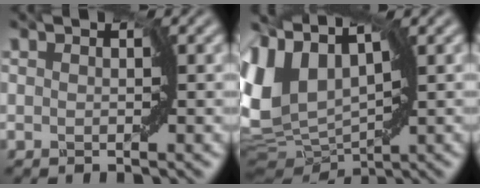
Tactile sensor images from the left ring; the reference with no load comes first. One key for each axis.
{"total": 6.7, "fx": 3.1, "fy": 3.9, "fz": 4.4, "tx": -0.130, "ty": 0.006, "tz": 0.069}